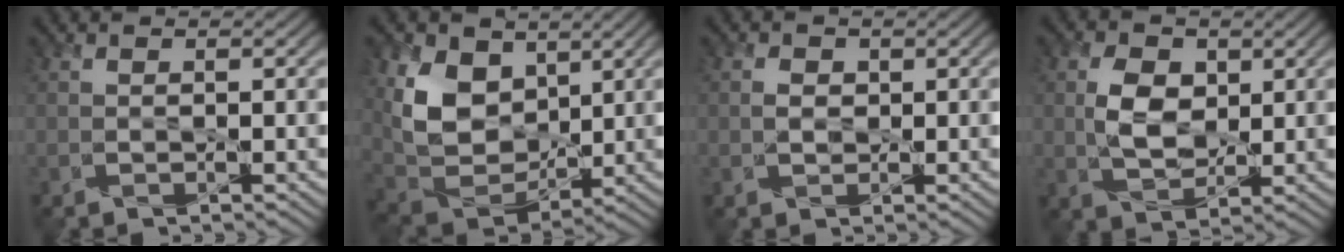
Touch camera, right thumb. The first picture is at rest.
{"total": 9.8, "force": [3.8, 7.1, 5.6], "torque": [-0.149, -0.008, 0.069]}
{"total": 1.4, "force": [0.2, 1.3, 0.6], "torque": [-0.015, -0.001, 0.004]}
{"total": 5.5, "force": [1.1, 3.8, 3.8], "torque": [-0.078, 0.002, 0.019]}